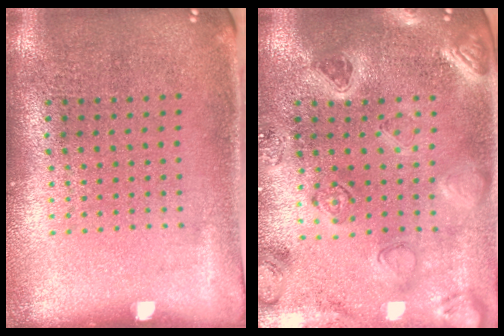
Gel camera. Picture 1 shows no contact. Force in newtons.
{"total": 2.3, "press": 2.2, "slide": 0.2}